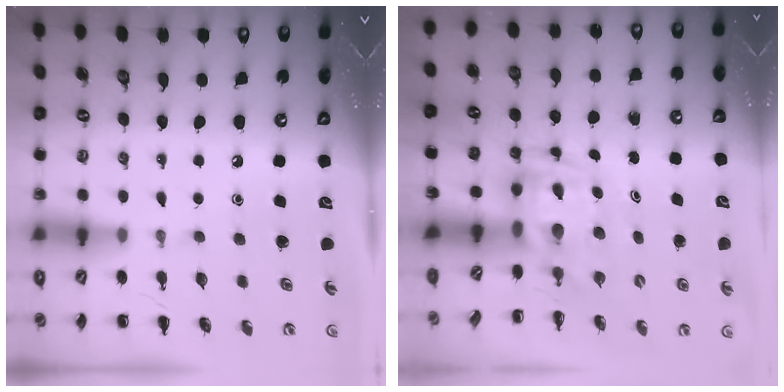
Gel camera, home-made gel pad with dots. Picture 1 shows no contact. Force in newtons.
{"total": 3.6, "press": 3.5, "slide": 0.7}